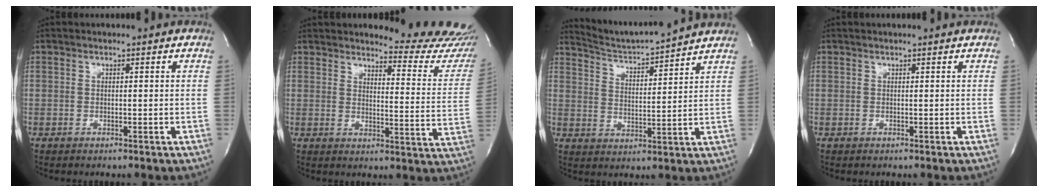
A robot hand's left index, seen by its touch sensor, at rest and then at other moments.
{"total": 15.6, "force": [15.1, 1.5, 3.9], "torque": [-0.031, -0.115, 0.153]}
{"total": 10.0, "force": [9.7, -0.9, 2.2], "torque": [-0.051, 0.004, 0.162]}
{"total": 1.4, "force": [1.3, -0.1, 0.4], "torque": [-0.010, 0.009, 0.016]}